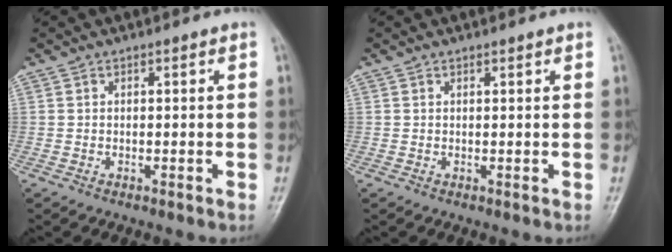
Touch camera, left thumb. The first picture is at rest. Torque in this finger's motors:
{"motor_torque": [-0.18, -0.07, -0.22, -0.15, -0.02]}